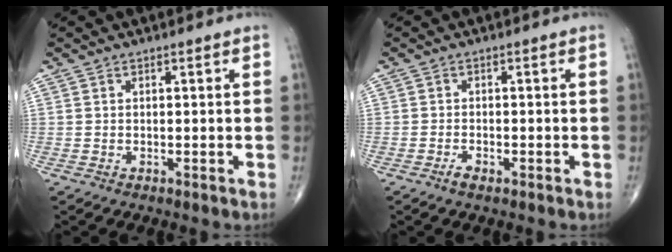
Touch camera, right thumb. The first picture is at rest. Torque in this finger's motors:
{"motor_torque": [-0.13, 0.42, -0.08, -0.11, 0.07]}